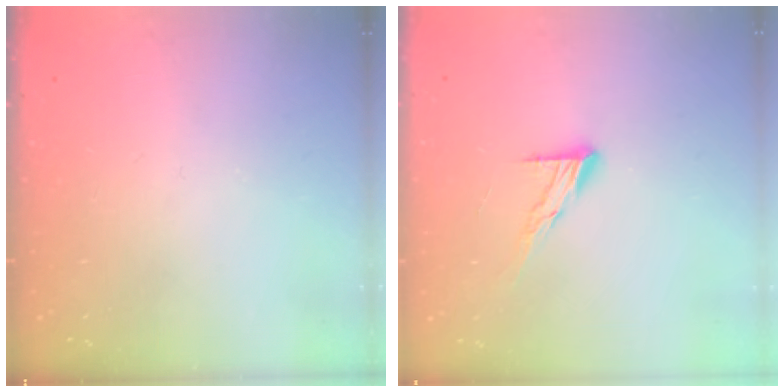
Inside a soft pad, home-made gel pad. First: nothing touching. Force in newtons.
{"total": 8.7, "press": 8.7, "slide": 0.7}